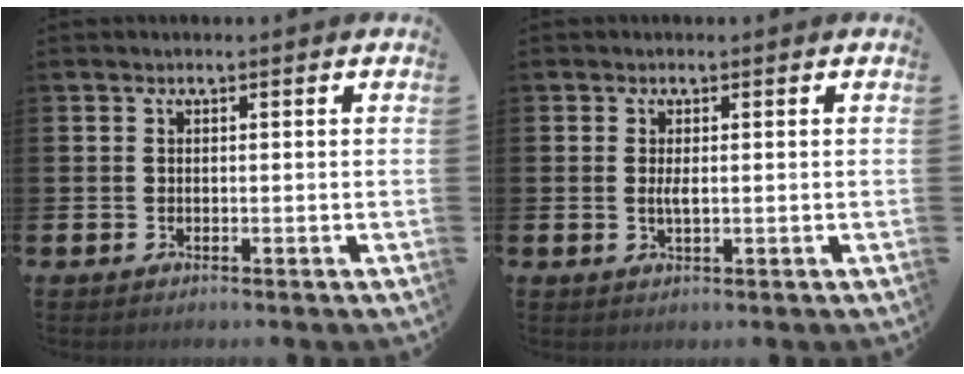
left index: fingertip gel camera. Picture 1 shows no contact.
{"total": 1.6, "force": [0.1, 0.5, 1.5], "torque": [-0.028, 0.002, 0.000]}